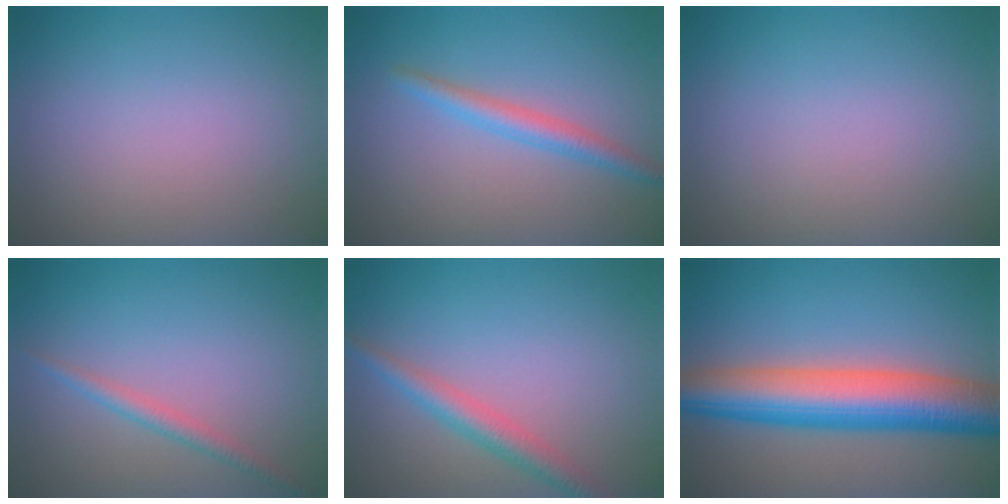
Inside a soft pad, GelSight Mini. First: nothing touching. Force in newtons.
{"total": 2.4, "press": 2.4, "slide": 0.1}
{"total": 0.0}
{"total": 1.6, "press": 1.6, "slide": 0.1}
{"total": 2.9, "press": 2.9, "slide": 0.1}
{"total": 10.1, "press": 10.1, "slide": 0.3}